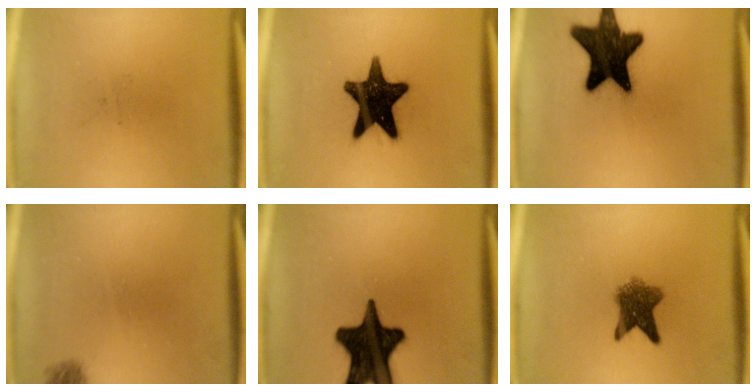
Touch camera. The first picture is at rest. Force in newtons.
{"total": 16.8}
{"total": 17.2}
{"total": 1.0}
{"total": 18.9}
{"total": 6.4}